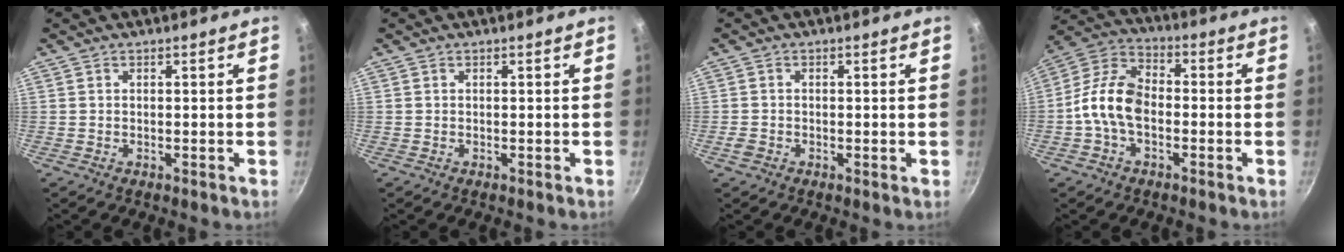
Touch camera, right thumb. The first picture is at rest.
{"total": 0.0}
{"total": 1.6, "force": [-0.6, 1.1, 0.9], "torque": [-0.018, 0.003, -0.015]}
{"total": 10.8, "force": [-2.1, 6.6, 8.2], "torque": [-0.146, 0.041, -0.060]}